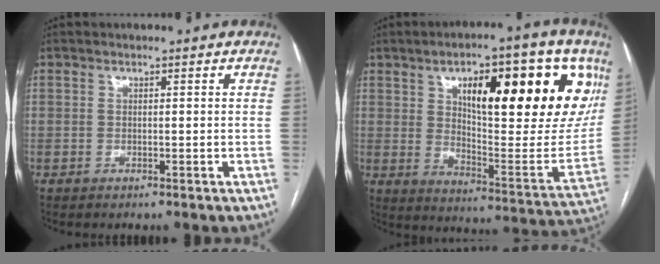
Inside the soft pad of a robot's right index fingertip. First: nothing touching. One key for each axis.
{"total": 26.8, "fx": 11.5, "fy": 8.0, "fz": 22.9, "tx": -0.291, "ty": 0.025, "tz": 0.179}